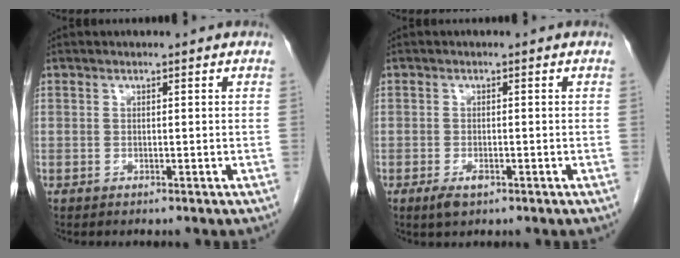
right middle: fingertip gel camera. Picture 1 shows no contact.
{"total": 2.0, "force": [-1.1, 0.8, 1.5], "torque": [-0.030, -0.001, -0.015]}